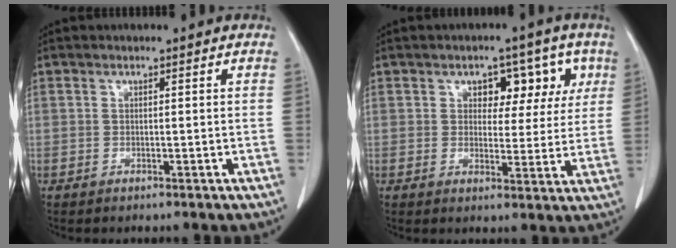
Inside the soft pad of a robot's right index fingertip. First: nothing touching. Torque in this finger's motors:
{"motor_torque": [0.18, 0.18, 0.13, 0.04]}